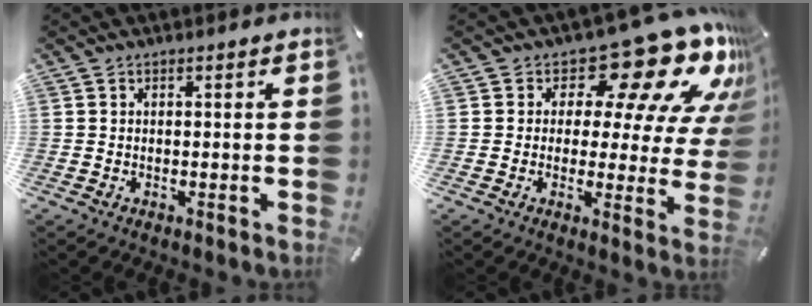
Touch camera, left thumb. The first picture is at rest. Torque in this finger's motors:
{"motor_torque": [1.42, 1.35, 0.58, 0.16, 0.00]}